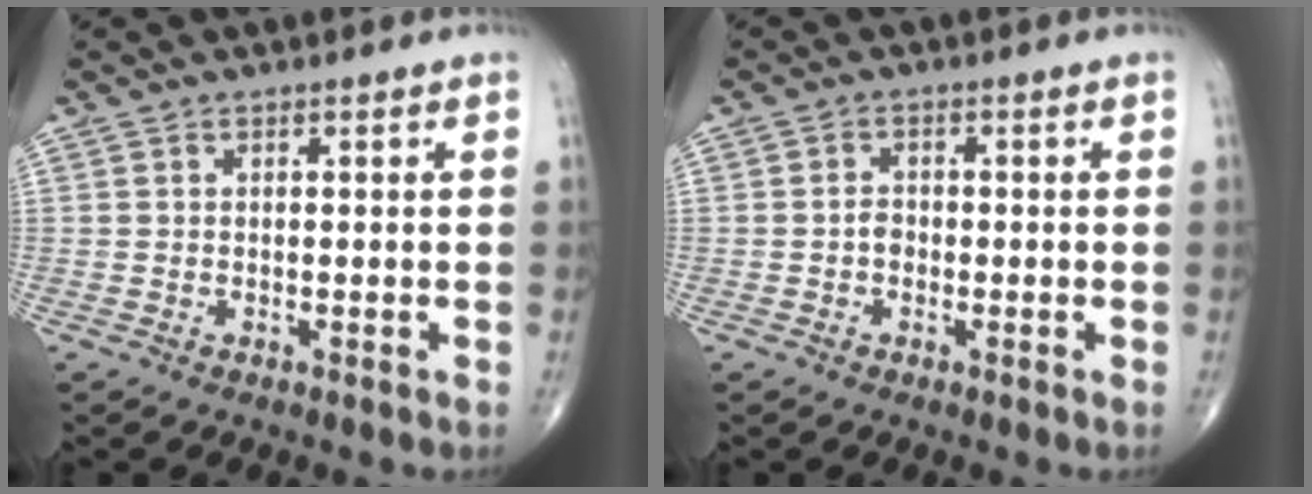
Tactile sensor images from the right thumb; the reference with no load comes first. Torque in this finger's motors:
{"motor_torque": [-0.11, -0.15, -0.02, 0.03, -0.04]}